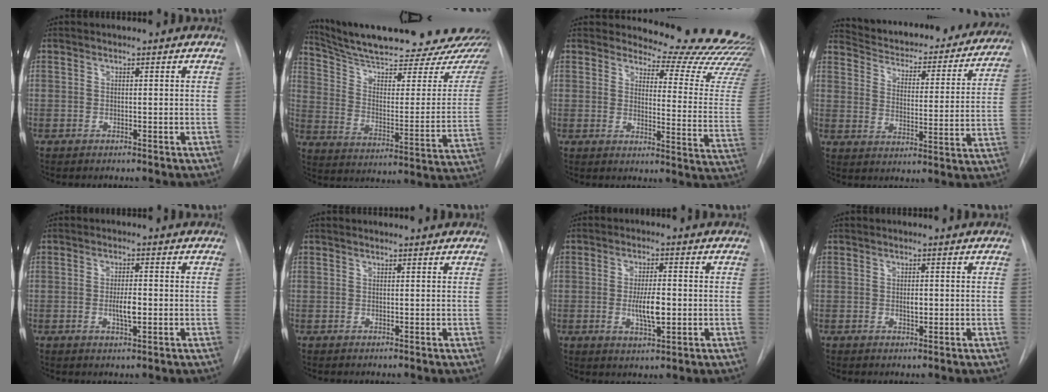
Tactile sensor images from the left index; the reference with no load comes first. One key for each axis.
{"total": 29.2, "fx": 25.6, "fy": 3.6, "fz": 13.5, "tx": -0.202, "ty": -0.074, "tz": 0.342}
{"total": 20.8, "fx": 20.3, "fy": 2.8, "fz": 3.4, "tx": -0.021, "ty": -0.159, "tz": 0.207}
{"total": 27.7, "fx": 25.4, "fy": 6.5, "fz": 8.9, "tx": -0.133, "ty": -0.055, "tz": 0.315}
{"total": 3.2, "fx": -0.5, "fy": 0.8, "fz": 3.1, "tx": -0.056, "ty": -0.001, "tz": -0.005}
{"total": 2.4, "fx": 2.4, "fy": 0.3, "fz": 0.6, "tx": -0.013, "ty": 0.015, "tz": 0.026}
{"total": 5.6, "fx": -0.7, "fy": 1.5, "fz": 5.3, "tx": -0.098, "ty": -0.007, "tz": -0.009}
{"total": 1.1, "fx": 0.1, "fy": 0.6, "fz": 0.9, "tx": -0.017, "ty": -0.002, "tz": 0.004}